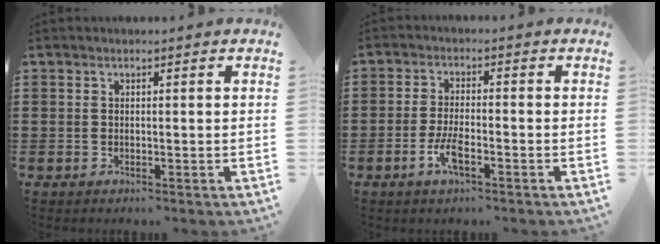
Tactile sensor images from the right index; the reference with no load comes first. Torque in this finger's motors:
{"motor_torque": [2.14, 0.00, 0.19, 0.11]}